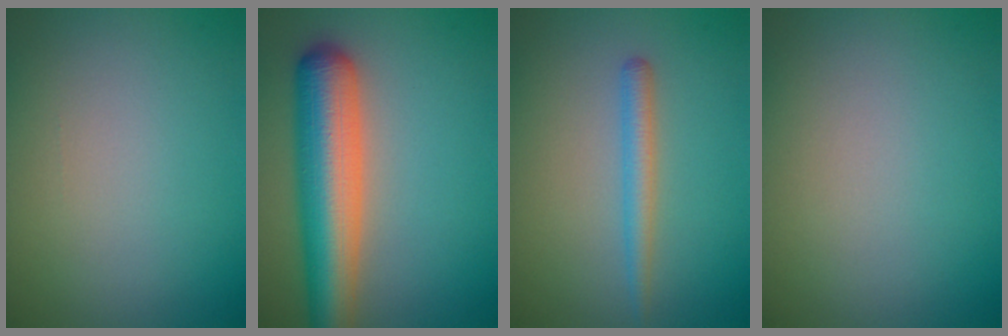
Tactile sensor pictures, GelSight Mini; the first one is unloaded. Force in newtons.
{"total": 8.4, "press": 8.4, "slide": 0.4}
{"total": 1.9, "press": 1.9, "slide": 0.0}
{"total": 0.0}